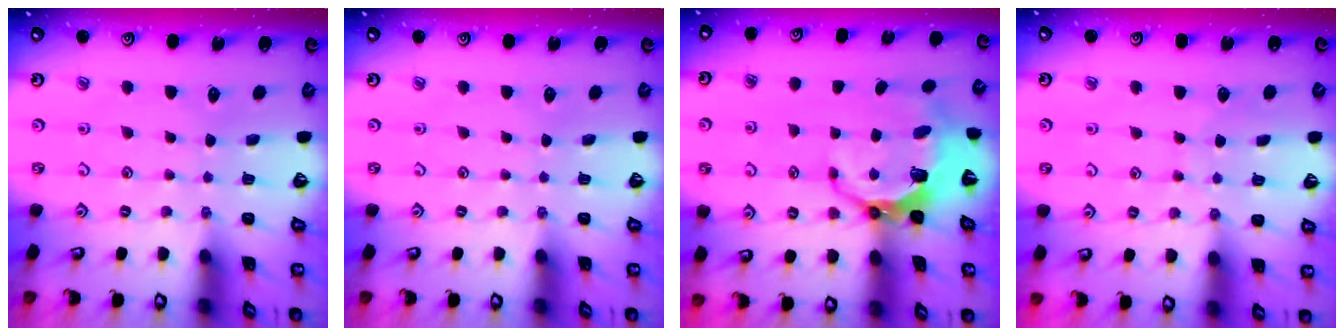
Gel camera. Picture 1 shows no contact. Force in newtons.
{"total": 0.0}
{"total": 9.5, "press": 8.1, "slide": 5.0}
{"total": 6.3, "press": 6.2, "slide": 0.6}